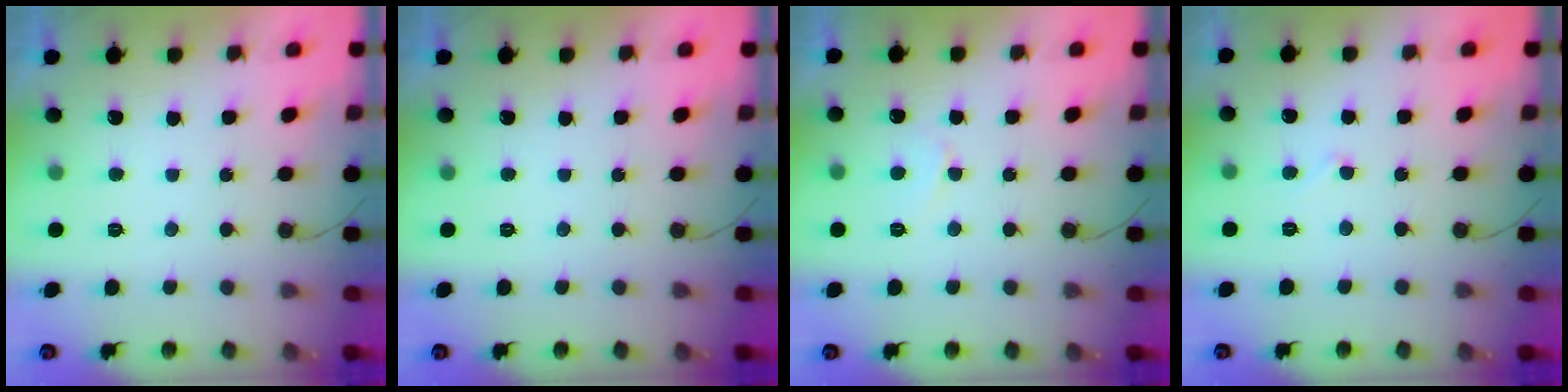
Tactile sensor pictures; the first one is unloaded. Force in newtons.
{"total": 0.0}
{"total": 3.7, "press": 3.7, "slide": 0.3}
{"total": 2.8, "press": 2.8, "slide": 0.2}